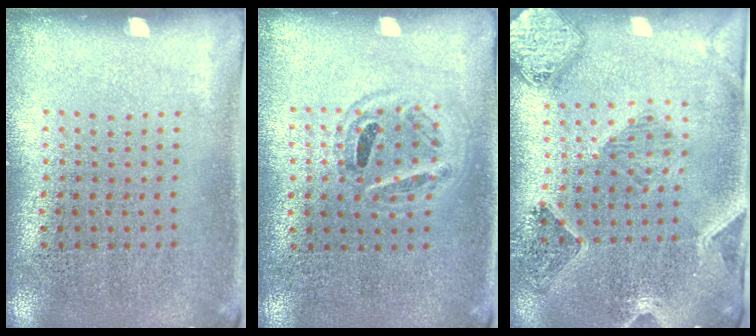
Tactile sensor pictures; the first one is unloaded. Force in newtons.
{"total": 0.9, "press": 0.9, "slide": 0.3}
{"total": 1.5, "press": 1.4, "slide": 0.3}